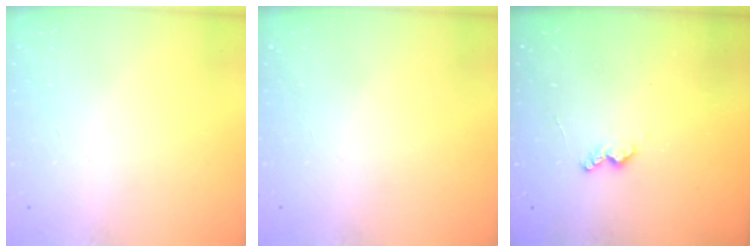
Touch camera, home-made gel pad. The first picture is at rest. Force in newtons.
{"total": 0.0}
{"total": 5.9, "press": 5.9, "slide": 0.5}